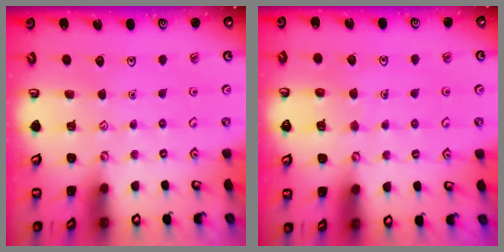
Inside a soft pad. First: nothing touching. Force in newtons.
{"total": 4.3, "press": 4.3, "slide": 0.4}